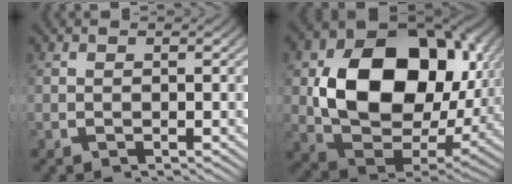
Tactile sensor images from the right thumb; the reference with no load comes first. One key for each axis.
{"total": 18.7, "fx": 1.7, "fy": 12.0, "fz": 14.3, "tx": -0.280, "ty": -0.042, "tz": 0.040}